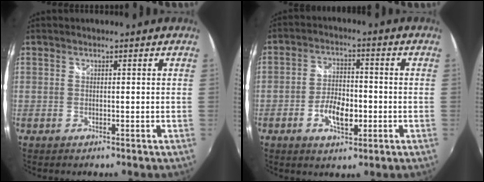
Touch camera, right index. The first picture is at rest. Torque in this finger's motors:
{"motor_torque": [0.15, 0.01, 0.34, 0.04]}